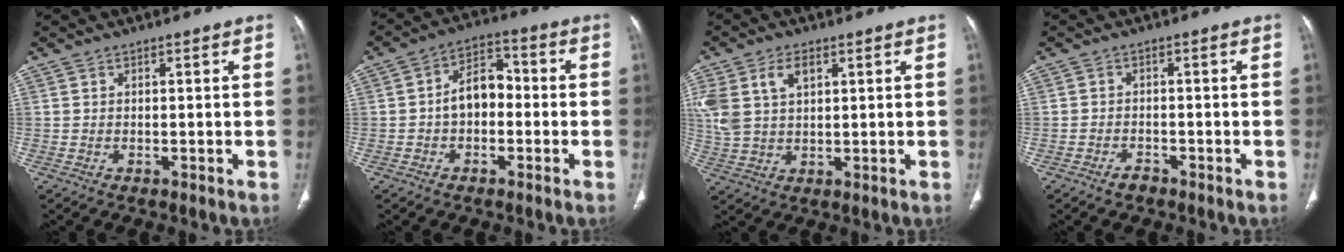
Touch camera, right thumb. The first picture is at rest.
{"total": 7.8, "force": [-0.9, 5.4, 5.5], "torque": [-0.070, 0.033, -0.027]}
{"total": 9.9, "force": [3.9, 6.1, 6.8], "torque": [-0.147, 0.003, 0.084]}
{"total": 1.8, "force": [-1.4, 1.0, 0.5], "torque": [-0.012, 0.007, -0.023]}